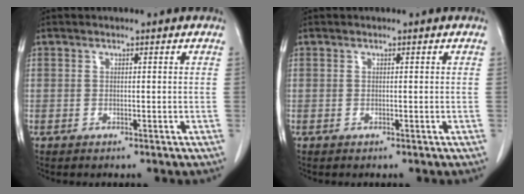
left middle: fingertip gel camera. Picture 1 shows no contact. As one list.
[{"total": 0.0}]